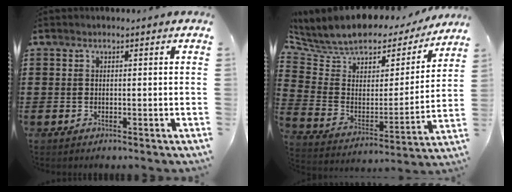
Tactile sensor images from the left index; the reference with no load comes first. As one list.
[{"total": 7.1, "force": [6.2, 3.2, 1.2], "torque": [-0.060, -0.053, 0.103]}]